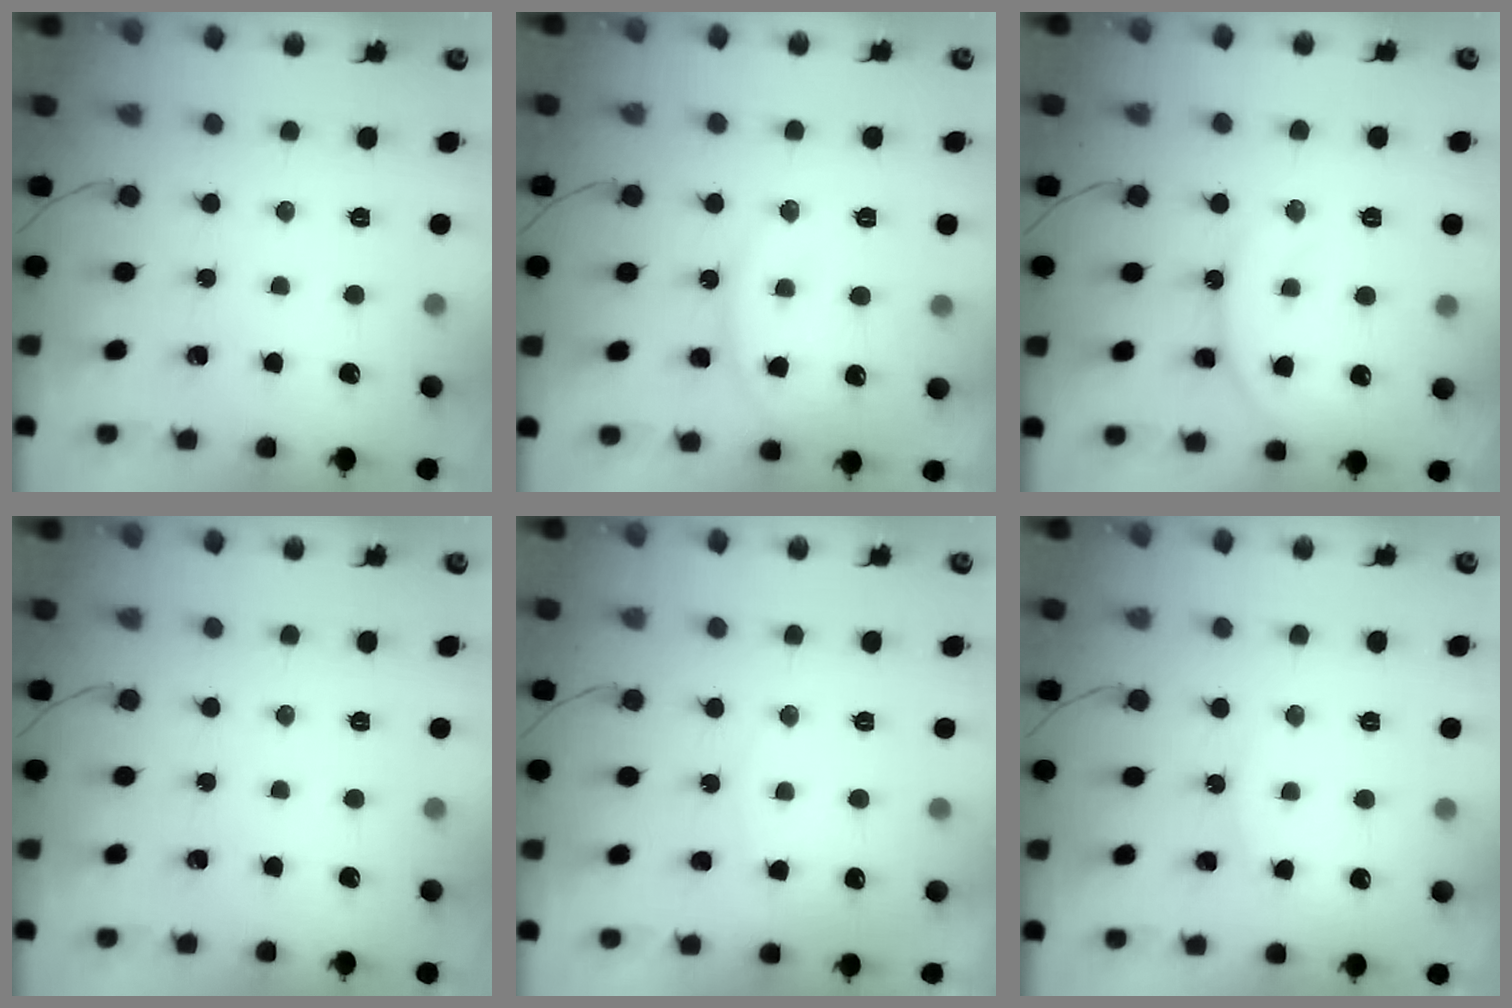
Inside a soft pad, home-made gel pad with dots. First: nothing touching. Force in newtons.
{"total": 12.5, "press": 12.5, "slide": 0.8}
{"total": 13.3, "press": 13.2, "slide": 1.4}
{"total": 0.0}
{"total": 4.3, "press": 4.3, "slide": 0.6}
{"total": 5.3, "press": 5.2, "slide": 0.5}